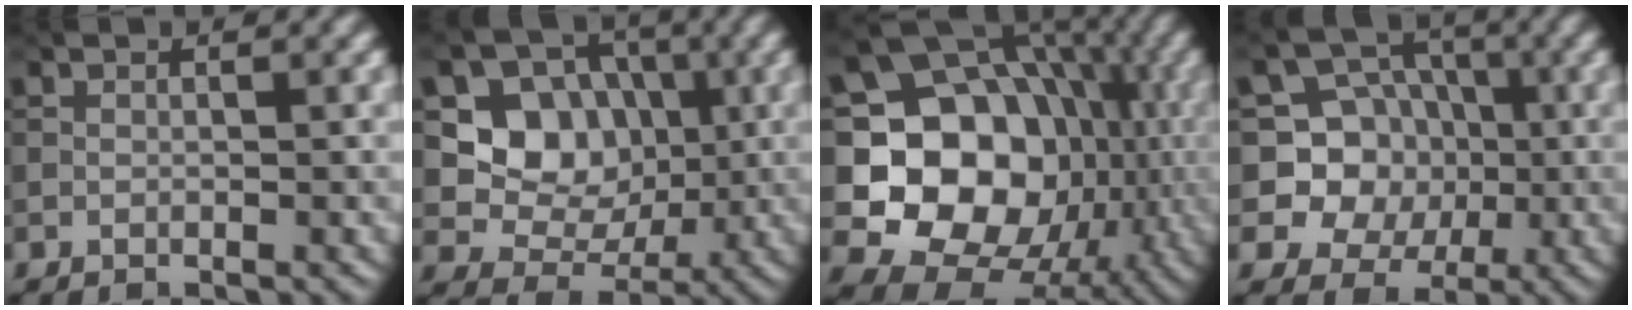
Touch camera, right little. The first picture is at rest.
{"total": 6.1, "force": [0.8, 5.3, 2.9], "torque": [-0.035, -0.007, 0.003]}
{"total": 14.1, "force": [-1.2, 11.5, 8.1], "torque": [-0.121, -0.016, -0.039]}
{"total": 7.1, "force": [0.2, 6.6, 2.6], "torque": [-0.038, 0.010, -0.027]}